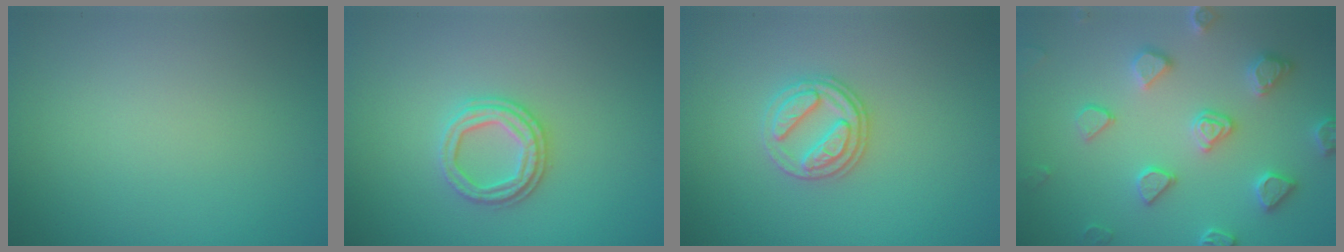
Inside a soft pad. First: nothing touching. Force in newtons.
{"total": 2.9, "press": 2.7, "slide": 1.0}
{"total": 2.8, "press": 2.7, "slide": 0.8}
{"total": 4.1, "press": 4.1, "slide": 0.4}